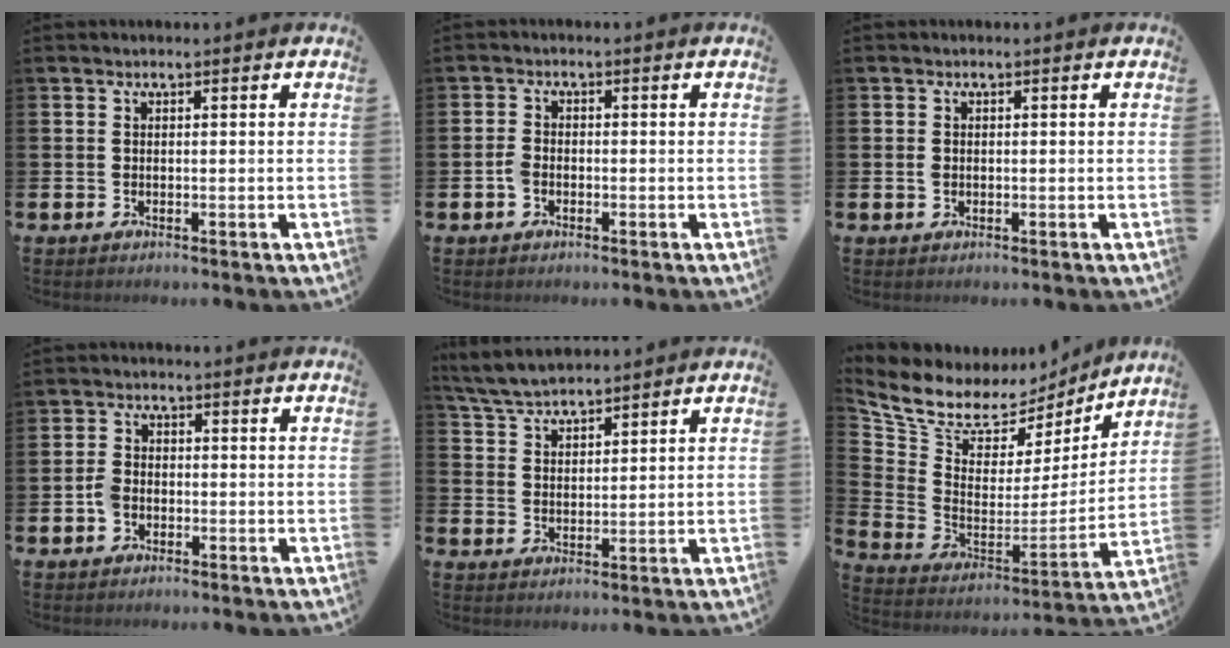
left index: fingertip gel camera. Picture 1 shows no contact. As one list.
[{"total": 2.0, "force": [-0.7, 1.5, 1.1], "torque": [-0.022, 0.006, -0.014]}, {"total": 0.8, "force": [0.0, 0.7, 0.4], "torque": [-0.009, 0.007, -0.002]}, {"total": 2.6, "force": [-0.8, 2.0, 1.3], "torque": [-0.025, 0.006, -0.016]}, {"total": 5.1, "force": [5.0, 0.7, 0.9], "torque": [-0.041, -0.018, 0.092]}, {"total": 8.9, "force": [7.7, 4.0, 2.0], "torque": [-0.095, -0.051, 0.136]}]